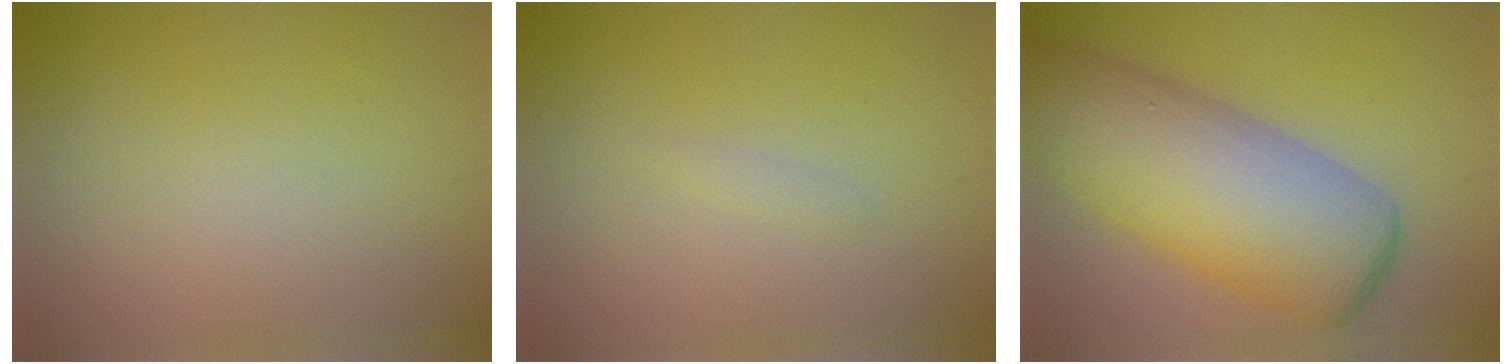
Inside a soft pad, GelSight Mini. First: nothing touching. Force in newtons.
{"total": 0.5, "press": 0.5, "slide": 0.0}
{"total": 10.3, "press": 10.3, "slide": 0.4}